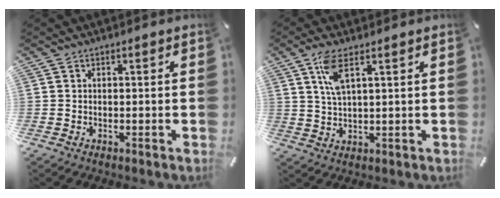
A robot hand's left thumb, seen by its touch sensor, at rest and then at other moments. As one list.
[{"total": 6.3, "force": [3.2, 2.0, 5.1], "torque": [-0.110, 0.005, 0.055]}]